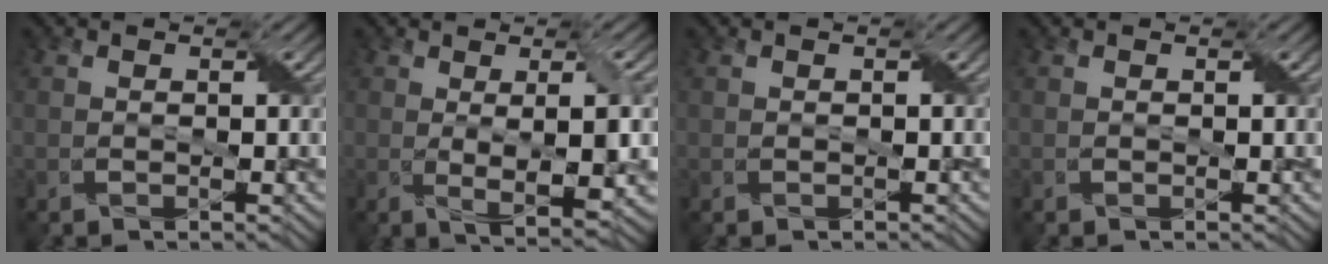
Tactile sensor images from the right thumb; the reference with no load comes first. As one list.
[{"total": 6.3, "force": [0.4, 1.5, 6.1], "torque": [-0.101, -0.008, 0.014]}, {"total": 0.0}, {"total": 0.0}]